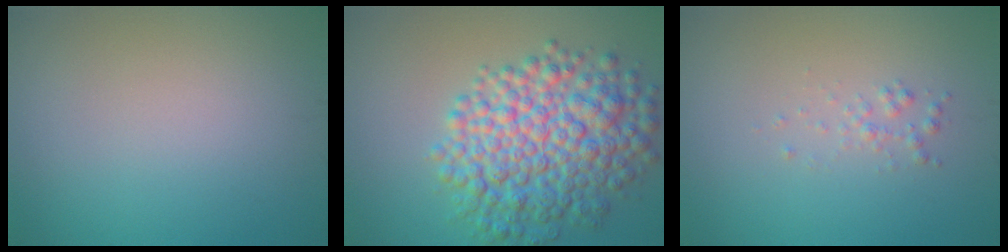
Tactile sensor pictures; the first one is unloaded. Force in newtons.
{"total": 8.9, "press": 8.9, "slide": 0.1}
{"total": 0.9, "press": 0.9, "slide": 0.0}